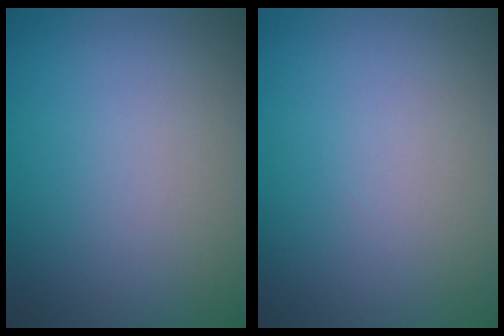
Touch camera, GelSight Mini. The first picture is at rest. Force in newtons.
{"total": 0.0}